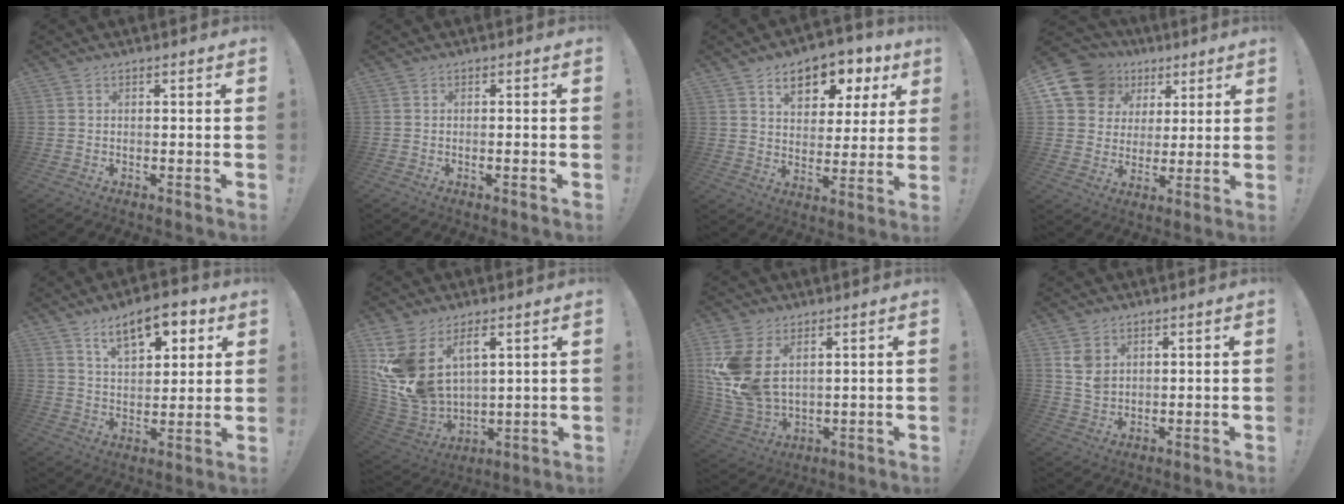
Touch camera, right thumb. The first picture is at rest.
{"total": 1.1, "force": [-0.4, -0.2, 1.0], "torque": [-0.022, 0.002, -0.008]}
{"total": 11.2, "force": [6.2, 7.0, 6.2], "torque": [-0.079, -0.039, 0.108]}
{"total": 14.4, "force": [7.0, 11.5, 5.2], "torque": [-0.080, -0.038, 0.146]}
{"total": 12.6, "force": [7.3, 6.1, 8.3], "torque": [-0.118, -0.031, 0.126]}
{"total": 15.3, "force": [6.9, 9.8, 9.6], "torque": [-0.207, -0.050, 0.133]}
{"total": 13.4, "force": [3.9, 8.8, 9.4], "torque": [-0.182, -0.026, 0.077]}
{"total": 5.4, "force": [2.9, 3.8, 2.4], "torque": [-0.033, -0.010, 0.055]}